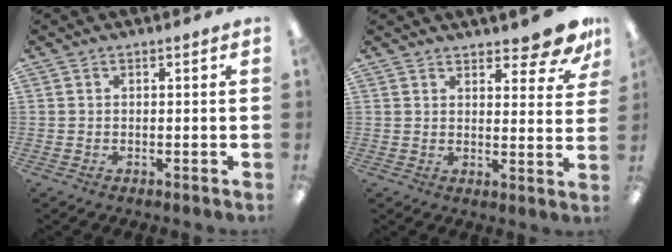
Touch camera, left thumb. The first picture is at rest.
{"total": 8.5, "force": [7.2, 2.3, 3.9], "torque": [-0.031, -0.056, 0.123]}